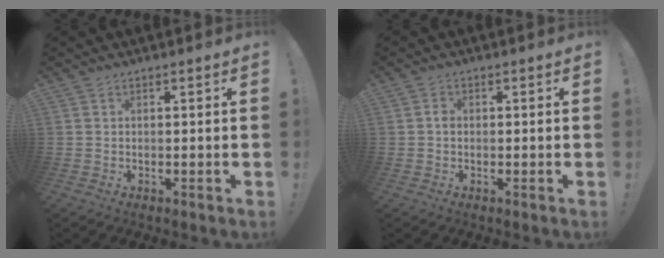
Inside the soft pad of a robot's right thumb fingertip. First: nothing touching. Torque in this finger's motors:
{"motor_torque": [-0.19, -0.22, 0.02, -0.09, -0.02]}